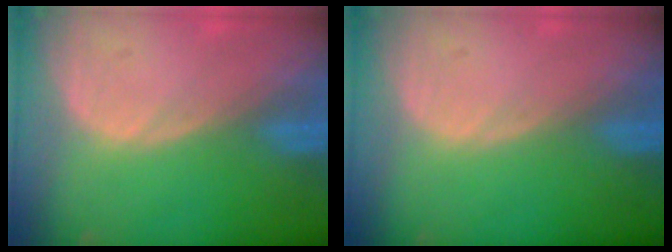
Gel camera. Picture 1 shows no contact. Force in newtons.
{"total": 0.0}